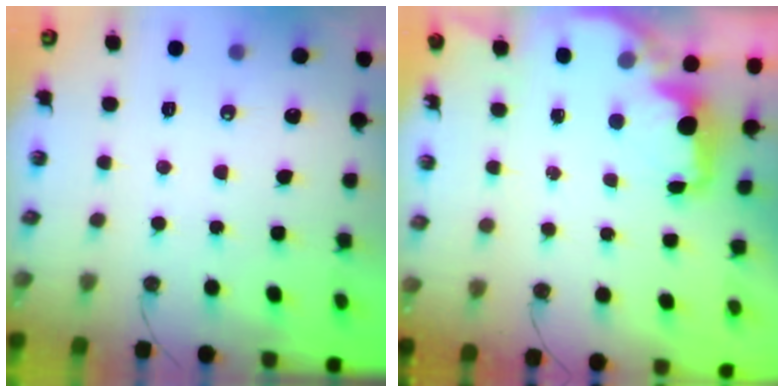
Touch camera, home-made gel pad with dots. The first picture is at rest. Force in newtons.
{"total": 2.4, "press": 2.3, "slide": 0.8}